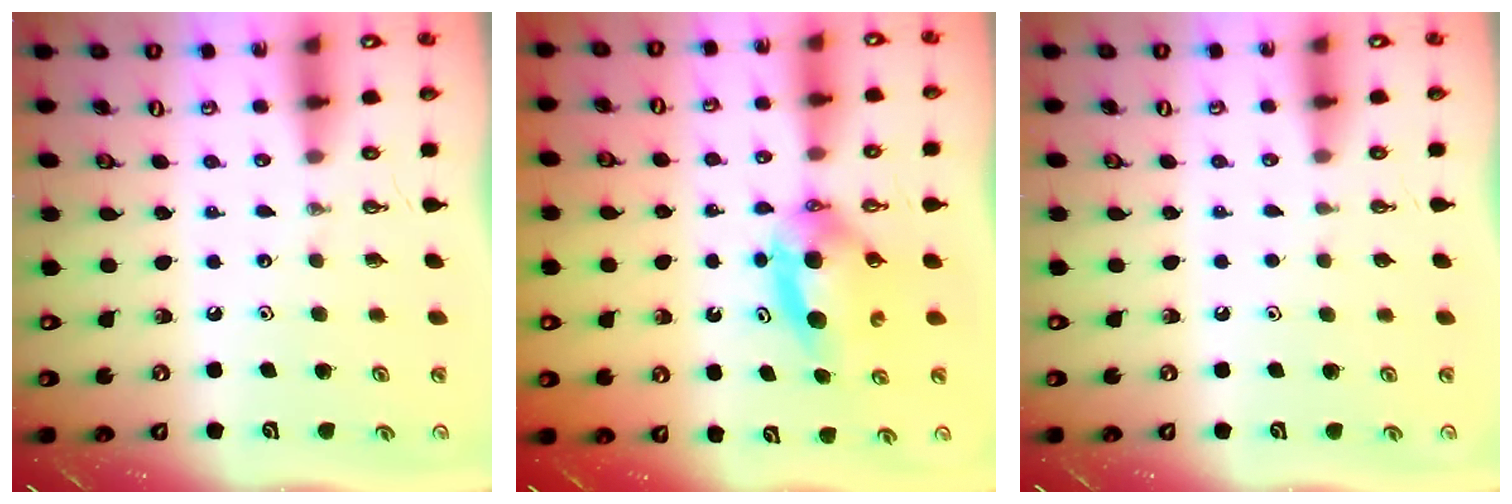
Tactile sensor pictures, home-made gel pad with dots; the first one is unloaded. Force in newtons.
{"total": 6.6, "press": 6.0, "slide": 2.8}
{"total": 0.9, "press": 0.1, "slide": 0.9}